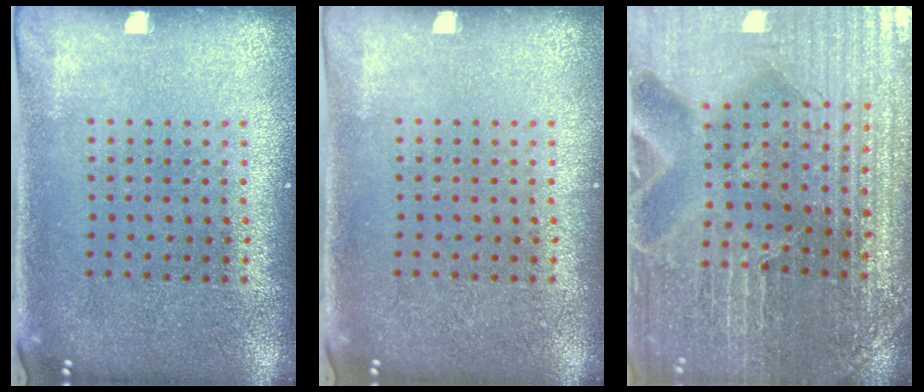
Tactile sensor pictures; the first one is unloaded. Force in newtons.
{"total": 0.0}
{"total": 3.9, "press": 3.8, "slide": 0.7}